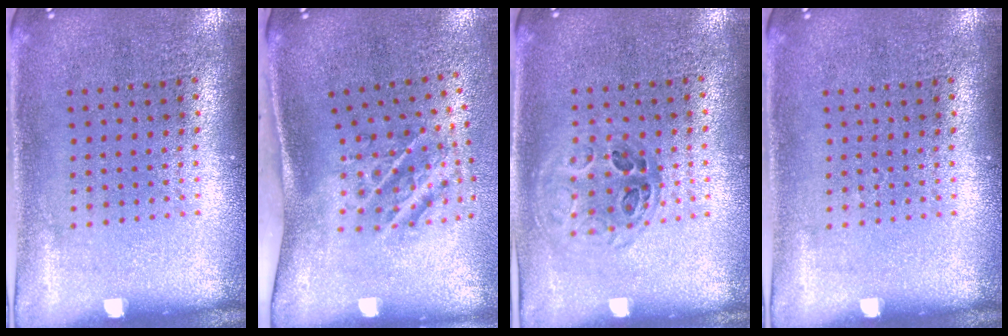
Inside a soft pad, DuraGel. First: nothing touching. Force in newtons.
{"total": 2.2, "press": 1.3, "slide": 1.8}
{"total": 0.9, "press": 0.9, "slide": 0.2}
{"total": 0.0}